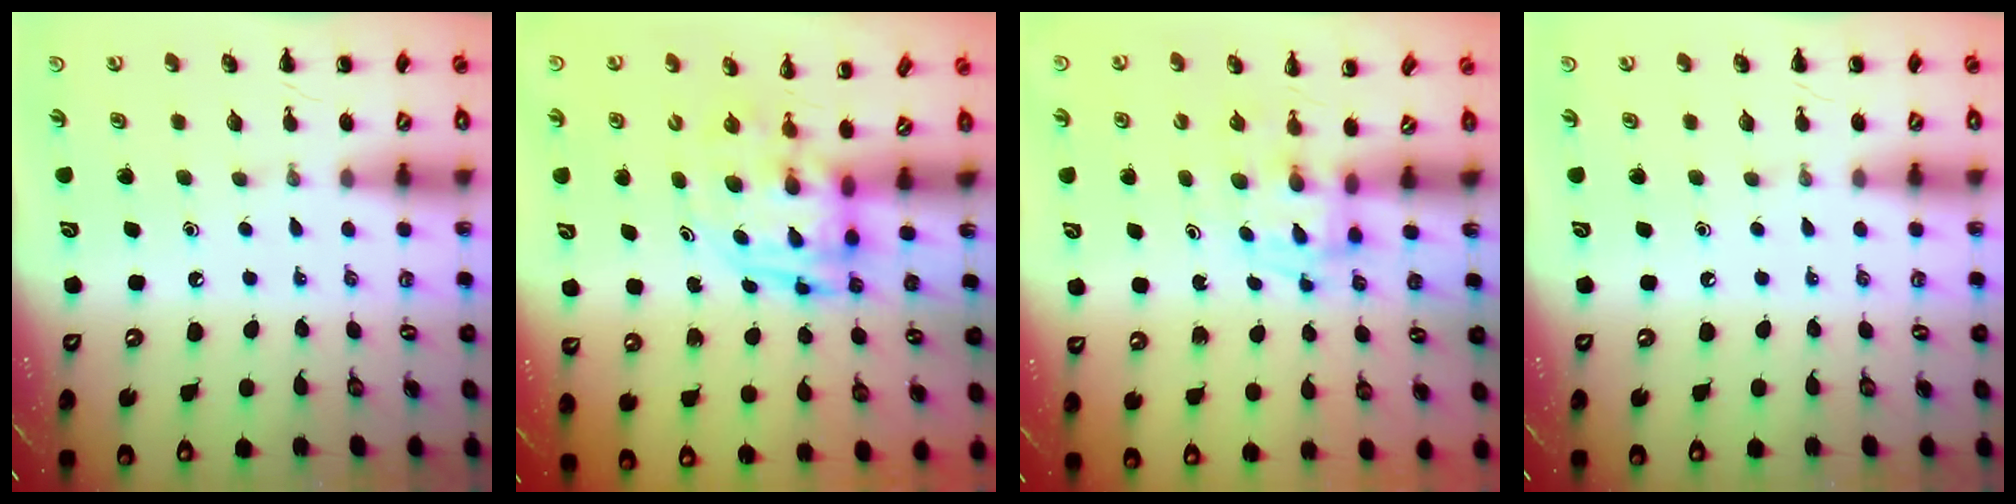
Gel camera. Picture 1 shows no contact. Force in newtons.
{"total": 3.3, "press": 3.2, "slide": 0.6}
{"total": 2.9, "press": 2.9, "slide": 0.2}
{"total": 0.0}